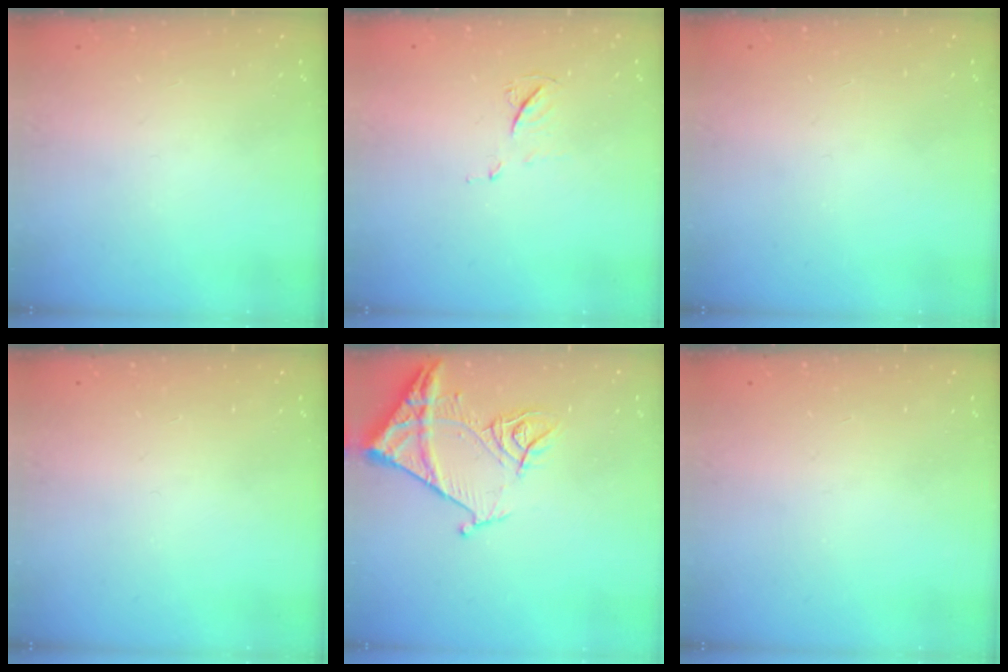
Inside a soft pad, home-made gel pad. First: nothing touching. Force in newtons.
{"total": 6.0, "press": 6.0, "slide": 0.7}
{"total": 0.0}
{"total": 0.0}
{"total": 11.7, "press": 11.6, "slide": 1.2}
{"total": 0.0}